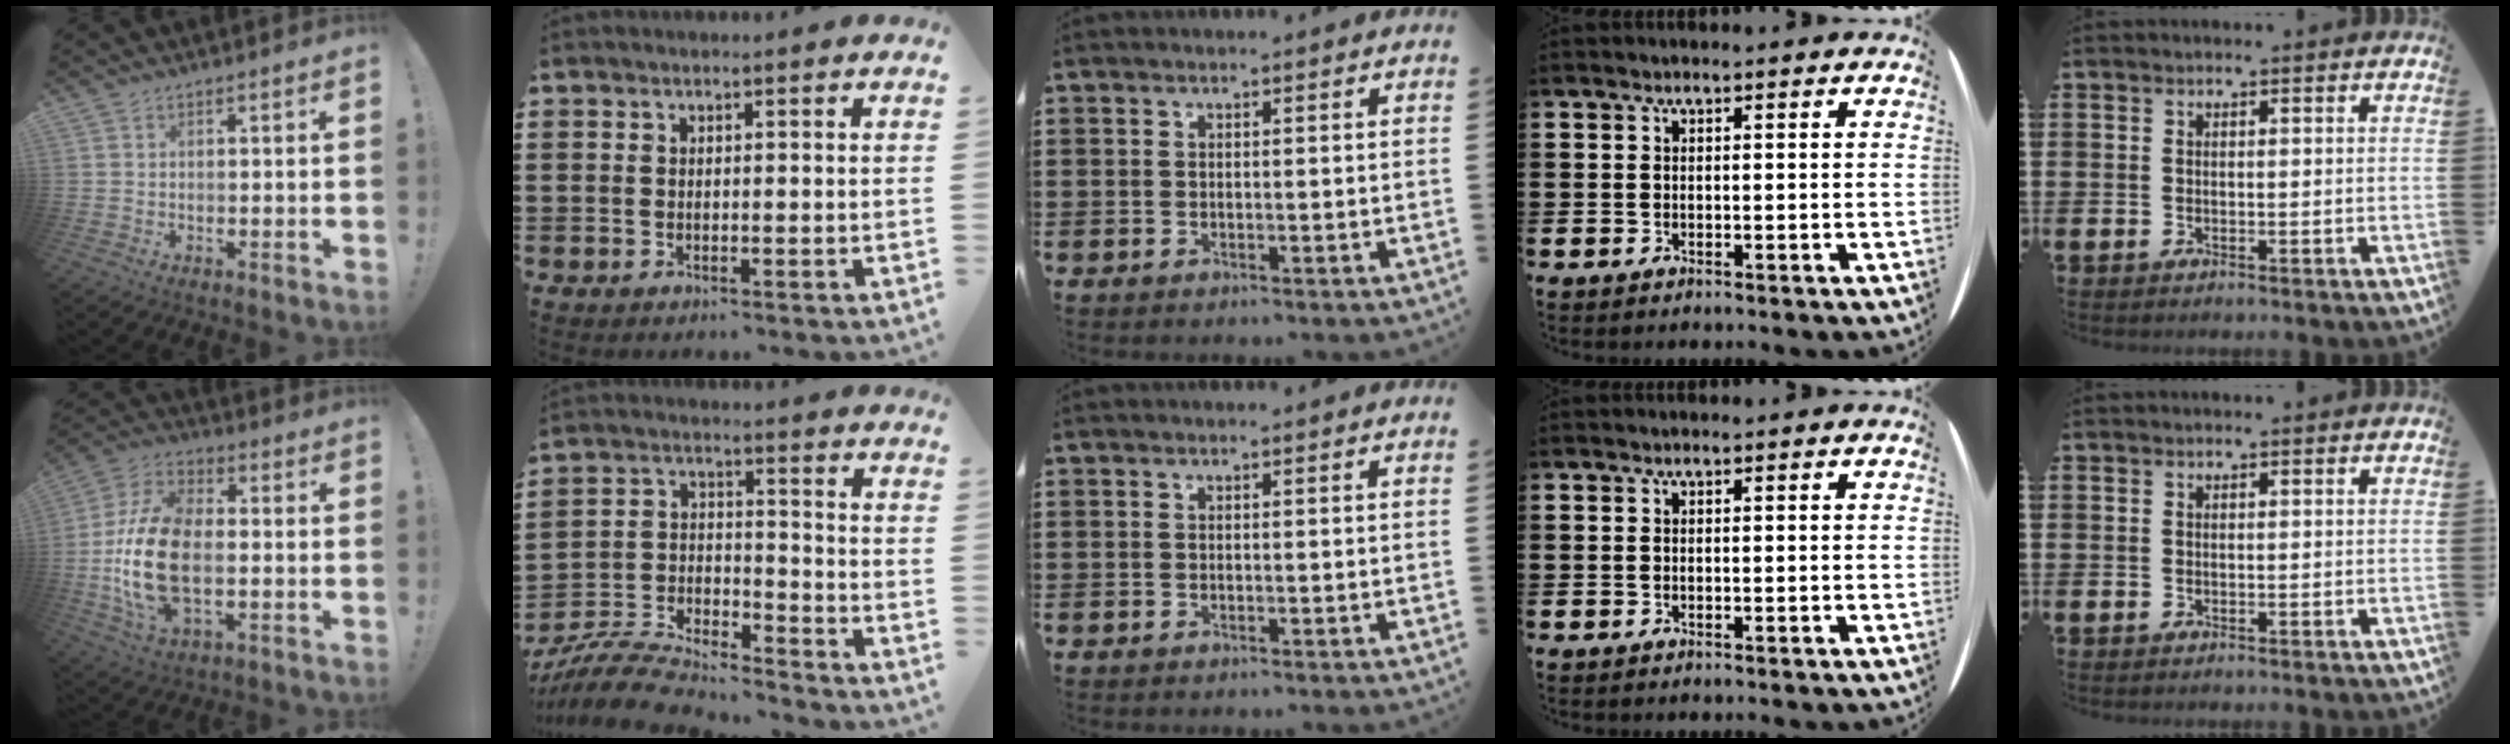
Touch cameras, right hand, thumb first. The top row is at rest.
{"thumb": {"total": 19.8, "force": [-2.9, 11.7, 15.7], "torque": [-0.311, 0.008, -0.041]}, "index": {"total": 7.4, "force": [-7.1, 1.2, 1.7], "torque": [-0.044, 0.005, -0.144]}}